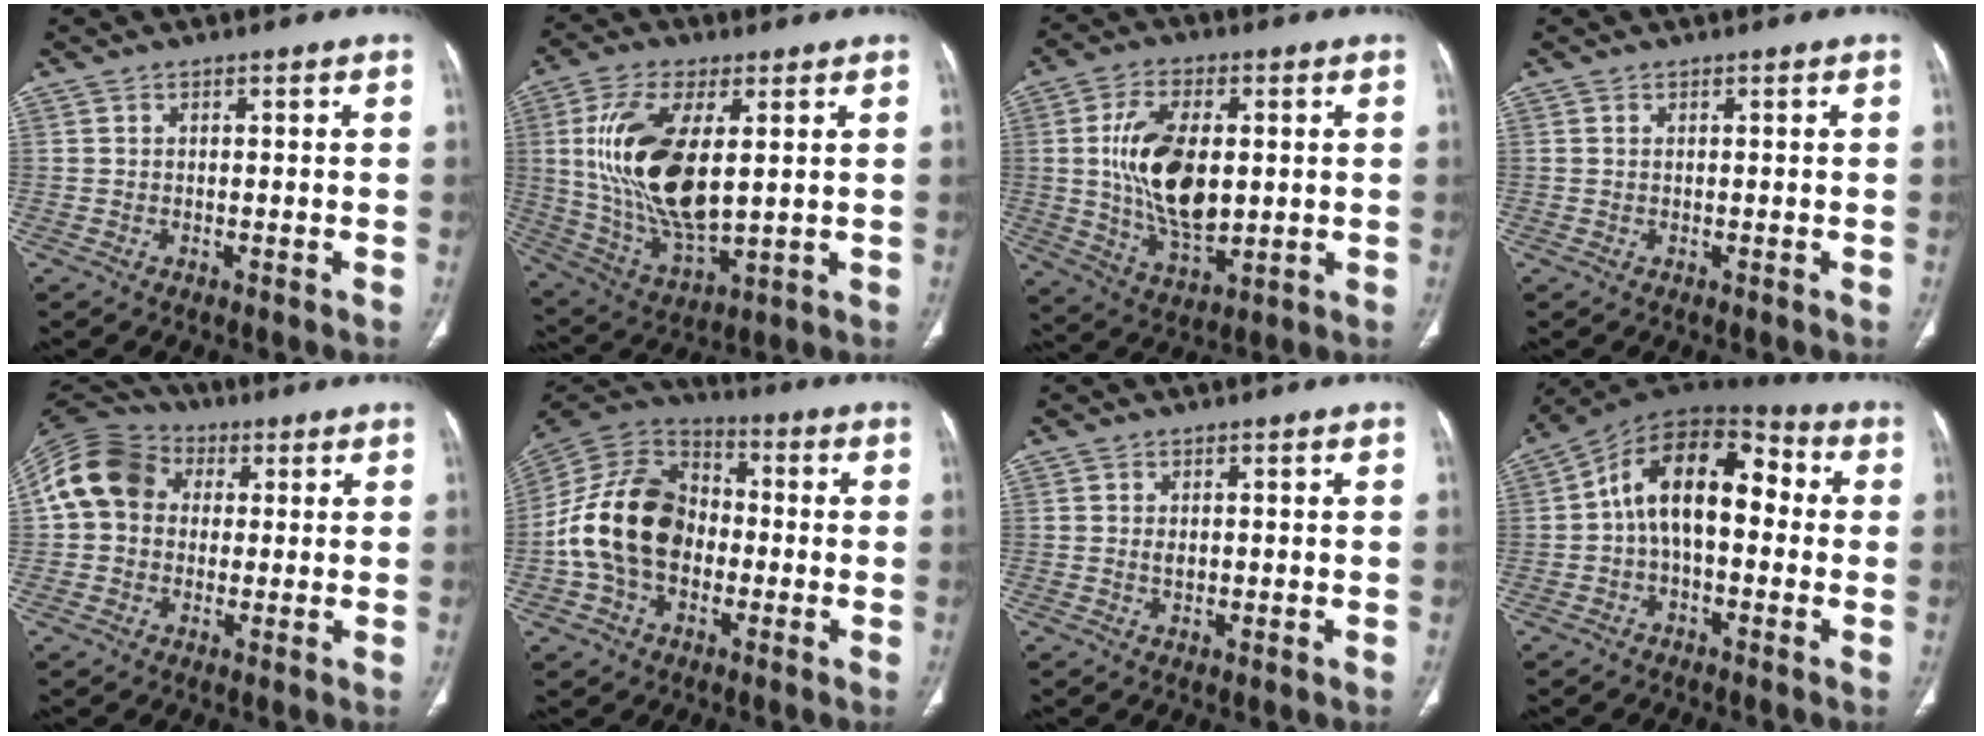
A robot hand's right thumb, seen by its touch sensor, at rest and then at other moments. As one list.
[{"total": 19.4, "force": [3.1, 8.9, 17.0], "torque": [-0.337, -0.020, 0.070]}, {"total": 15.9, "force": [1.3, 8.5, 13.3], "torque": [-0.235, -0.012, 0.032]}, {"total": 0.0}, {"total": 13.4, "force": [2.3, 11.0, 7.2], "torque": [-0.132, 0.031, 0.033]}, {"total": 18.5, "force": [-2.2, 13.3, 12.6], "torque": [-0.224, 0.035, -0.045]}, {"total": 1.6, "force": [0.2, 0.9, 1.3], "torque": [-0.025, -0.004, 0.005]}, {"total": 15.5, "force": [0.6, 8.9, 12.7], "torque": [-0.178, 0.051, -0.002]}]